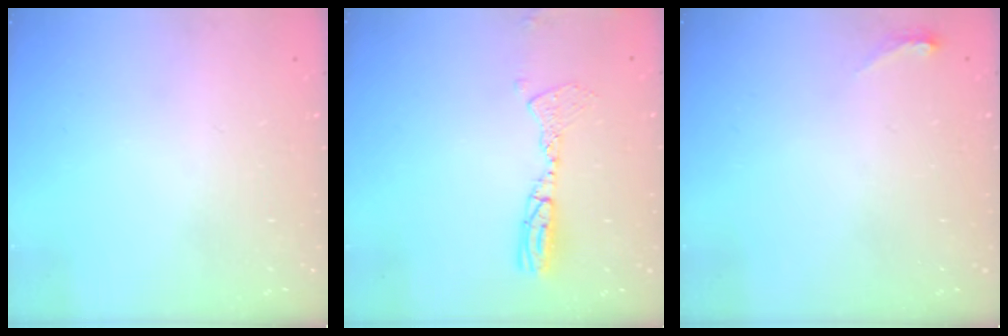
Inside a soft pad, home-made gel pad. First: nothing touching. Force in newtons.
{"total": 10.0, "press": 9.7, "slide": 2.6}
{"total": 3.8, "press": 3.5, "slide": 1.6}